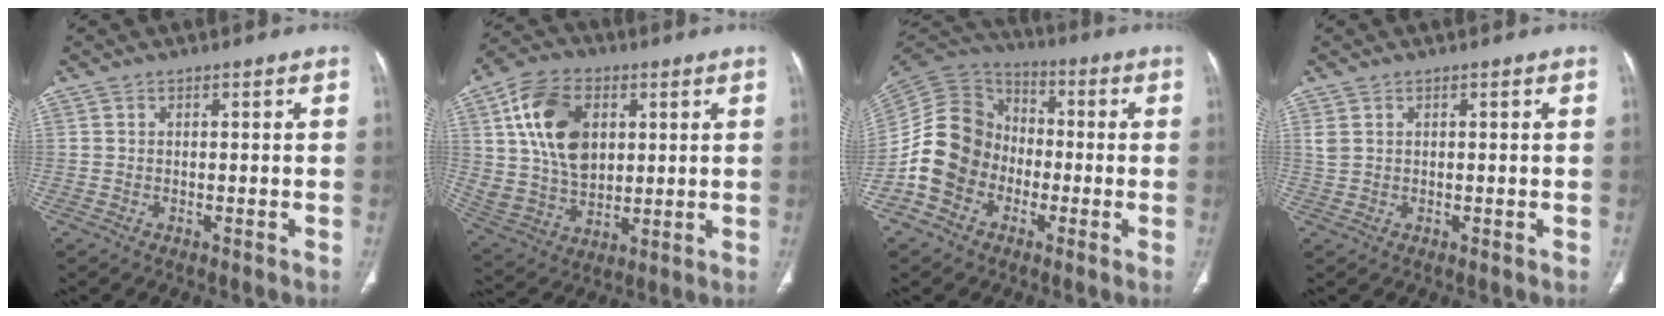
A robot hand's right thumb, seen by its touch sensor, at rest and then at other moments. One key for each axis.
{"total": 17.0, "fx": 4.8, "fy": 11.5, "fz": 11.5, "tx": -0.189, "ty": -0.006, "tz": 0.096}
{"total": 14.0, "fx": -4.3, "fy": 11.8, "fz": 6.3, "tx": -0.098, "ty": 0.050, "tz": -0.088}
{"total": 1.4, "fx": 0.8, "fy": 1.0, "fz": 0.7, "tx": -0.016, "ty": 0.003, "tz": 0.021}